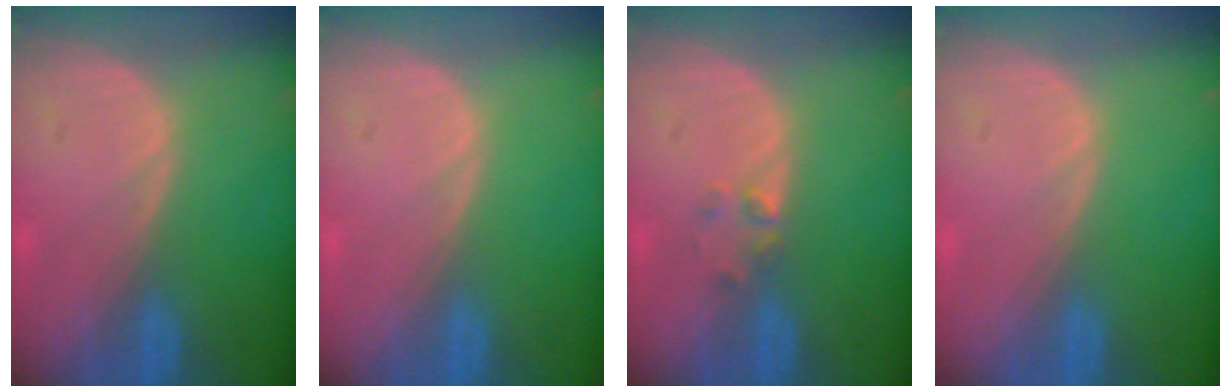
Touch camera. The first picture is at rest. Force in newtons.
{"total": 0.0}
{"total": 1.6, "press": 1.4, "slide": 0.9}
{"total": 0.0}